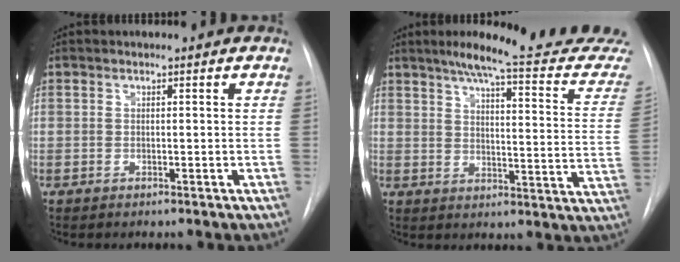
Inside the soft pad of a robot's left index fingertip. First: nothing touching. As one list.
[{"total": 21.8, "force": [19.7, 0.4, 9.3], "torque": [-0.123, -0.072, 0.236]}]